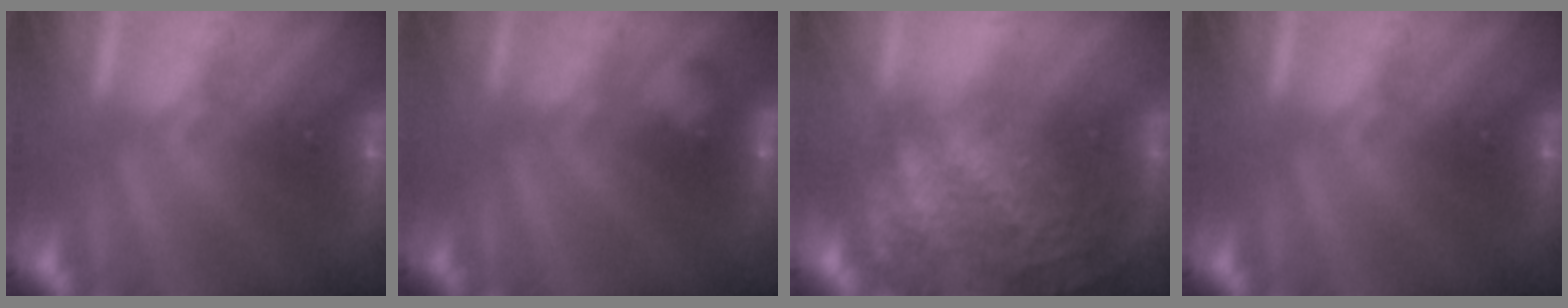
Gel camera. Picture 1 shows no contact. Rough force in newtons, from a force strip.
{"total": 2.2}
{"total": 7.8}
{"total": 0.0}